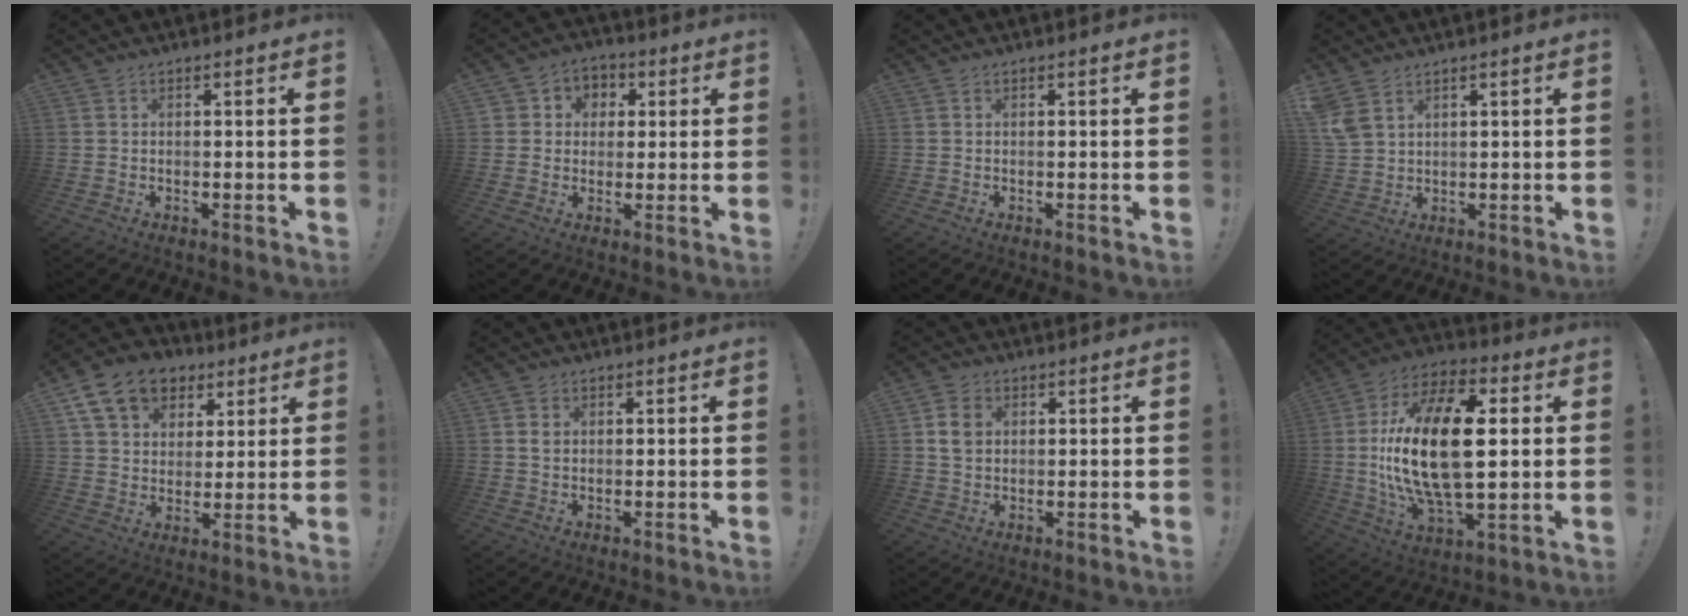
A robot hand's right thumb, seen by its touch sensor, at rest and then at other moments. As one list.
[{"total": 6.1, "force": [-0.1, 5.9, 1.4], "torque": [-0.017, 0.009, 0.001]}, {"total": 0.0}, {"total": 5.6, "force": [3.3, 3.4, 2.9], "torque": [-0.066, -0.010, 0.069]}, {"total": 14.9, "force": [7.9, 10.7, 6.6], "torque": [-0.106, -0.033, 0.152]}, {"total": 1.6, "force": [0.4, 1.3, 0.7], "torque": [-0.014, 0.003, 0.008]}, {"total": 5.3, "force": [1.1, 4.3, 3.0], "torque": [-0.043, 0.006, 0.022]}, {"total": 25.7, "force": [1.5, 12.5, 22.4], "torque": [-0.438, -0.001, 0.020]}]